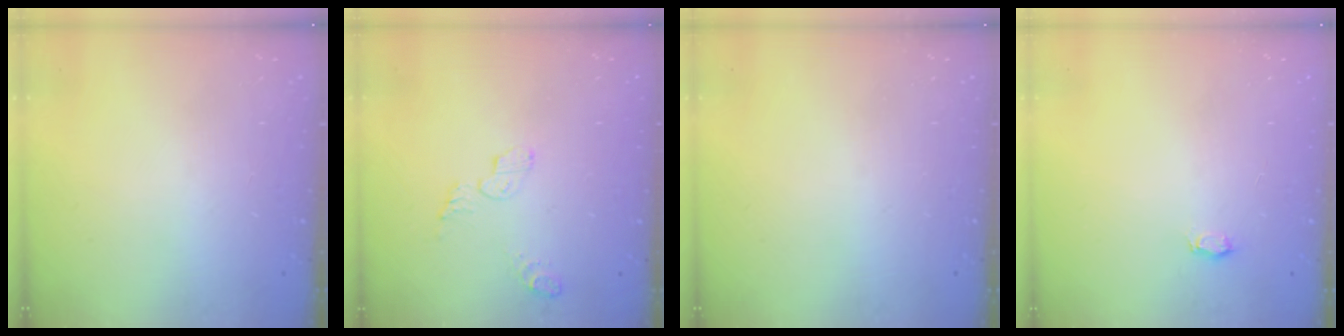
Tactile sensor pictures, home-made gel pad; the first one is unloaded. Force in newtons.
{"total": 4.9, "press": 4.9, "slide": 0.1}
{"total": 0.0}
{"total": 2.7, "press": 2.7, "slide": 0.3}